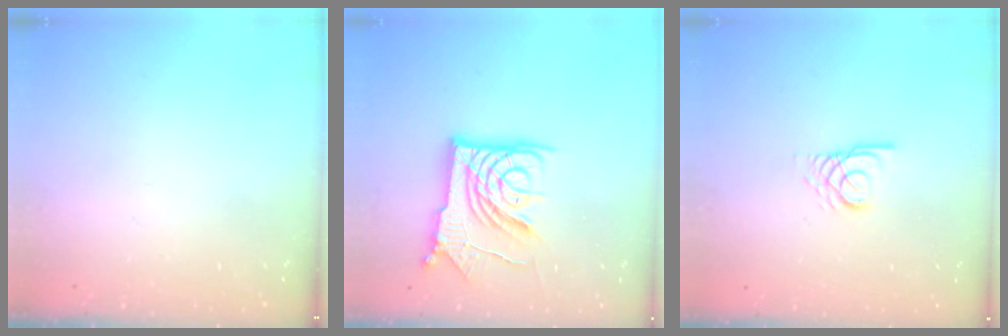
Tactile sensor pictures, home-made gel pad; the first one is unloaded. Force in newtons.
{"total": 15.6, "press": 15.5, "slide": 1.5}
{"total": 3.1, "press": 3.0, "slide": 0.2}